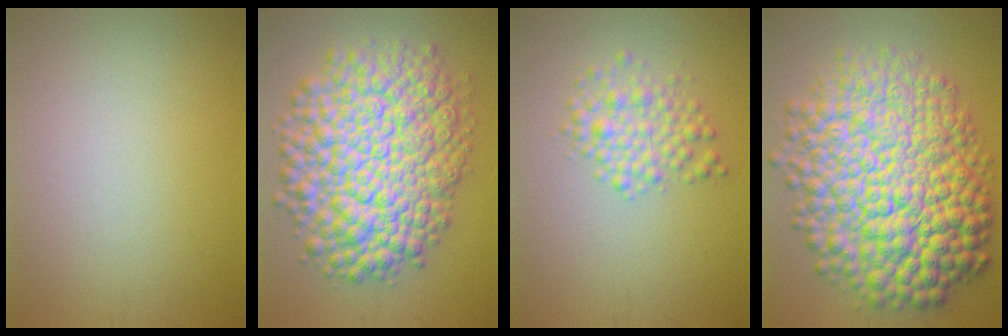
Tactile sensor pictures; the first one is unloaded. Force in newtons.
{"total": 12.4, "press": 12.4, "slide": 0.4}
{"total": 3.1, "press": 3.1, "slide": 0.0}
{"total": 15.5, "press": 15.5, "slide": 0.1}